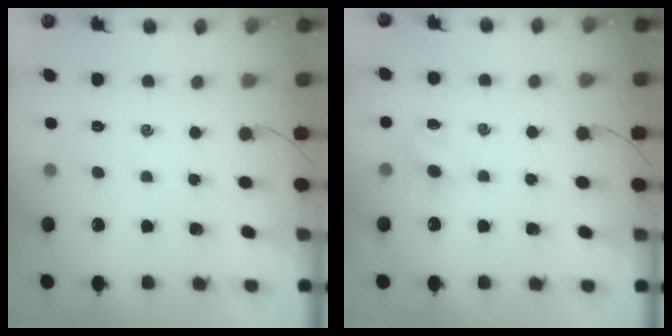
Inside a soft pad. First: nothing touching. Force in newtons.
{"total": 2.9, "press": 2.8, "slide": 0.9}